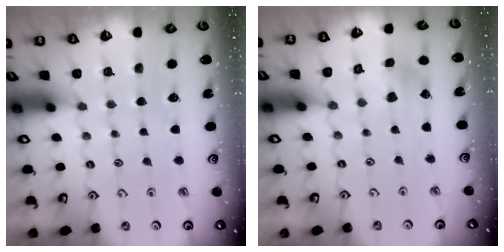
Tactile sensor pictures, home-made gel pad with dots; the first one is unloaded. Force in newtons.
{"total": 2.3, "press": 2.3, "slide": 0.2}